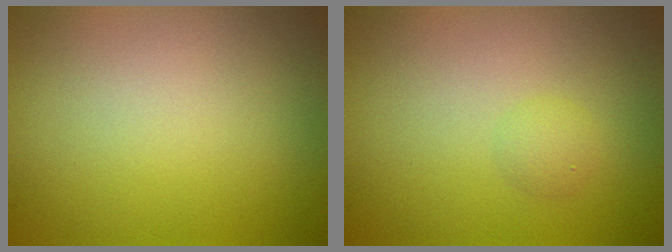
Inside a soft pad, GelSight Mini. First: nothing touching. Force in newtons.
{"total": 1.0, "press": 1.0, "slide": 0.0}